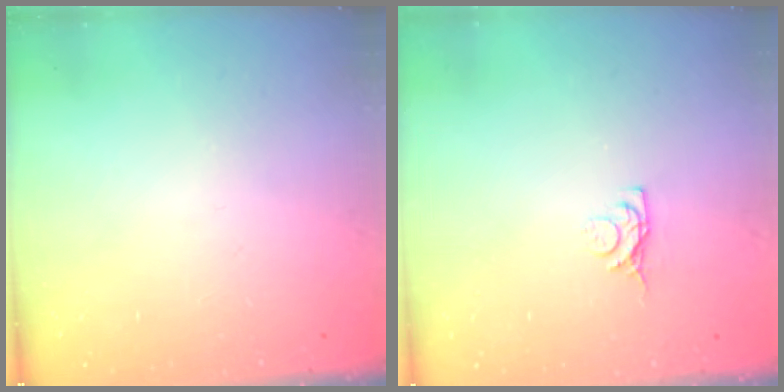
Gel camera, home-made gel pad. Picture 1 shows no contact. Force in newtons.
{"total": 4.6, "press": 4.6, "slide": 0.8}